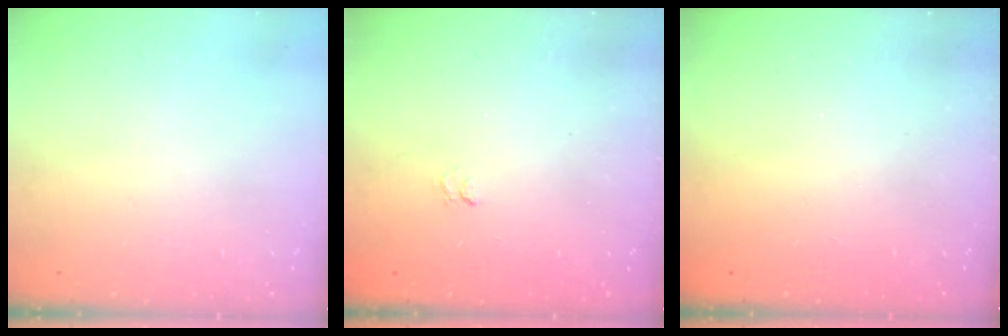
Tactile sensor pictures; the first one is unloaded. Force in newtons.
{"total": 1.6, "press": 1.0, "slide": 1.2}
{"total": 2.3, "press": 2.2, "slide": 0.6}